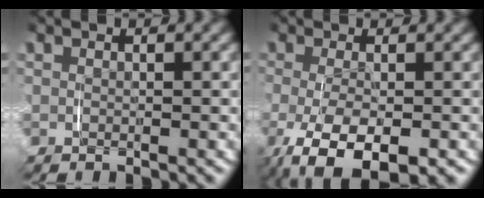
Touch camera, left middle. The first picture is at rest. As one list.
[{"total": 7.8, "force": [-3.7, 3.5, 6.0], "torque": [-0.135, -0.041, -0.036]}]